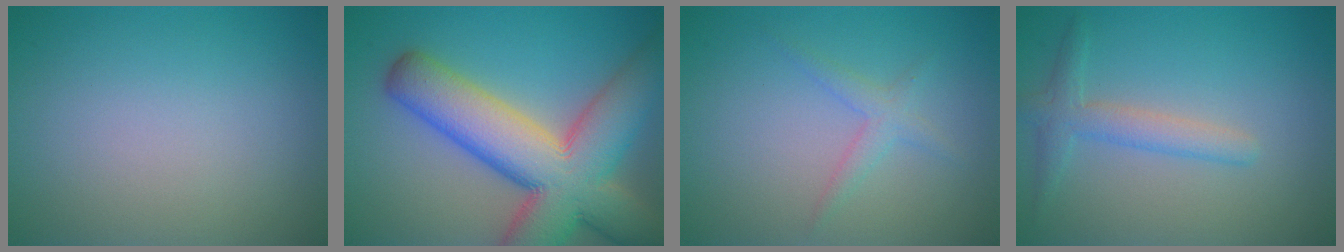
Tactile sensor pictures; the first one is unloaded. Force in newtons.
{"total": 13.1, "press": 13.1, "slide": 1.1}
{"total": 1.7, "press": 1.7, "slide": 0.1}
{"total": 2.5, "press": 2.5, "slide": 0.1}